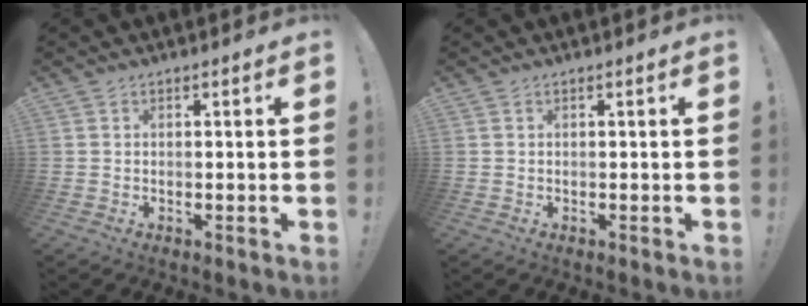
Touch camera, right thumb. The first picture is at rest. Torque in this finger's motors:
{"motor_torque": [0.00, 0.00, 0.08, -0.08, 0.01]}